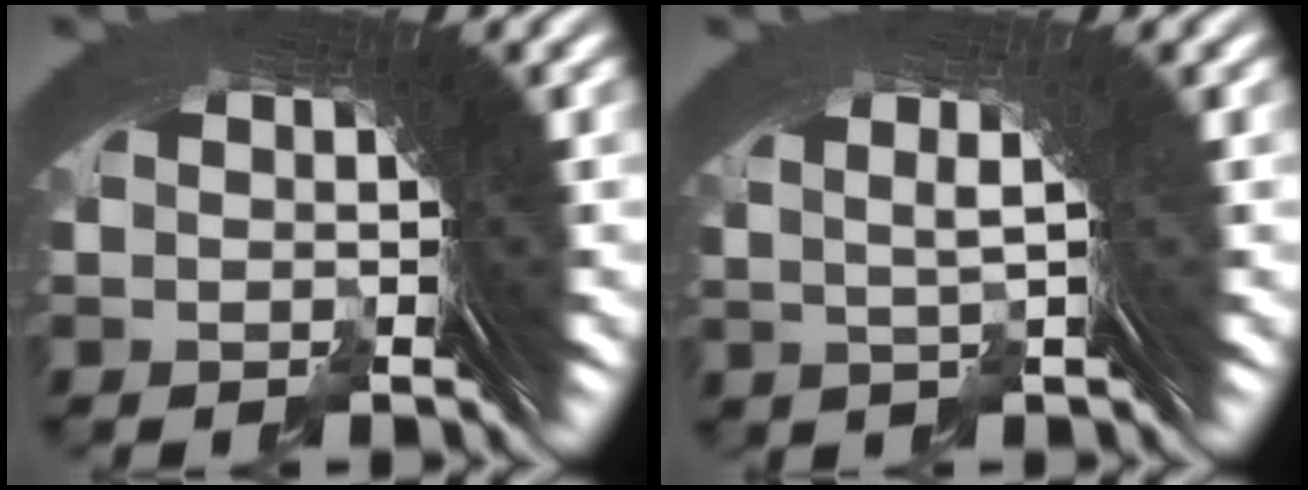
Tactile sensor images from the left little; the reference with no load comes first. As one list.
[{"total": 4.2, "force": [2.1, 0.4, 3.7], "torque": [-0.039, 0.018, 0.026]}]